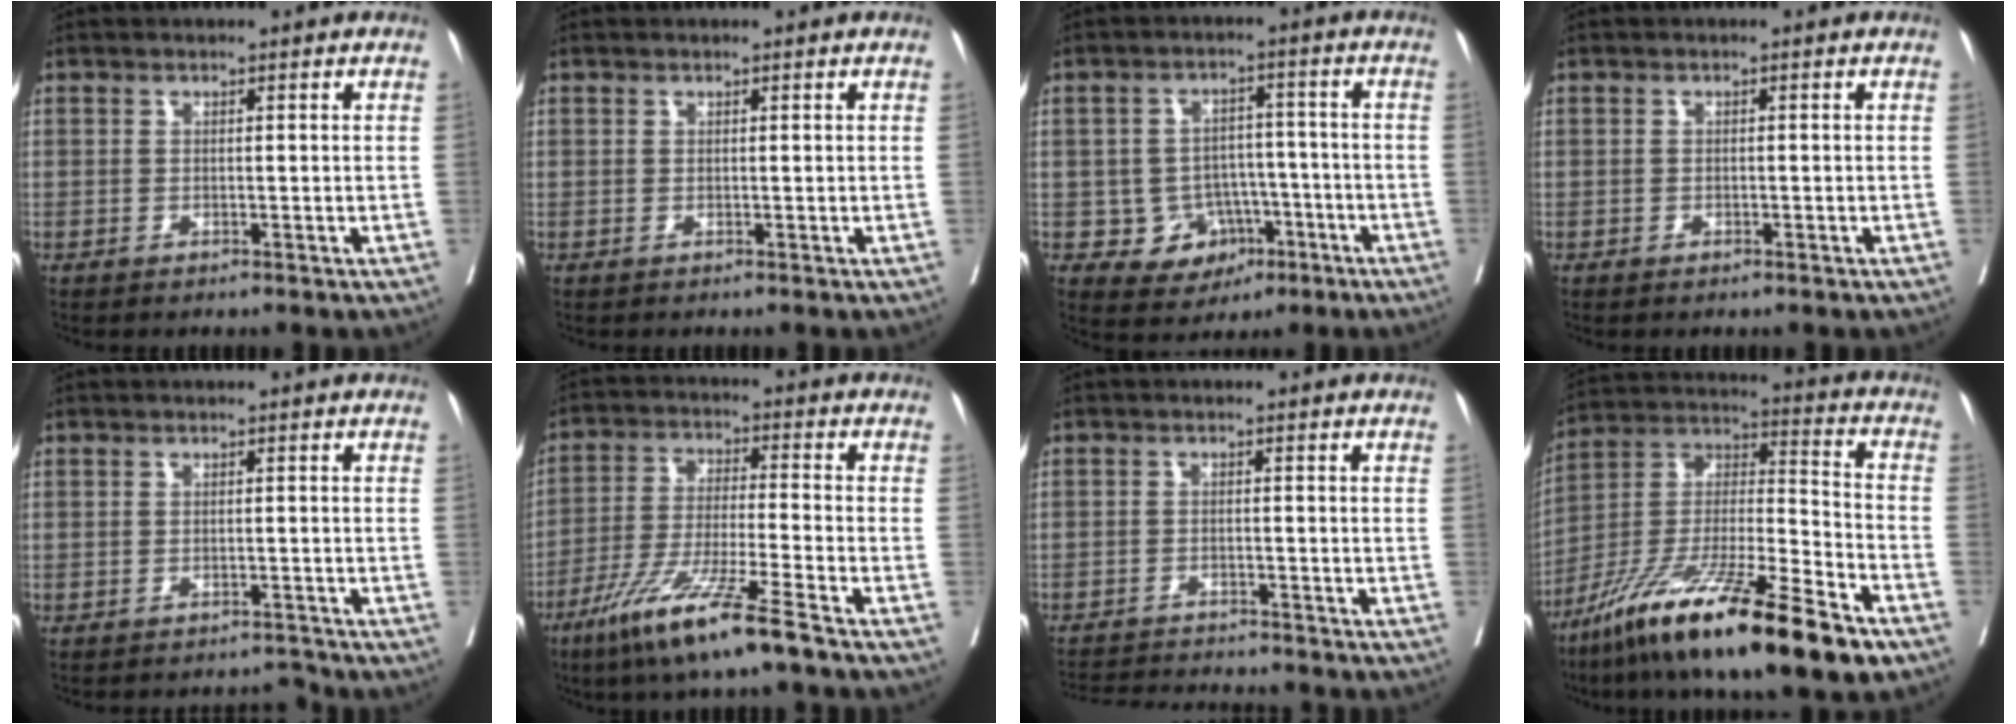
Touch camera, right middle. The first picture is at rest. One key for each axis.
{"total": 0.0}
{"total": 7.3, "fx": -2.7, "fy": 6.4, "fz": 2.4, "tx": -0.024, "ty": 0.021, "tz": -0.031}
{"total": 0.7, "fx": -0.4, "fy": 0.4, "fz": 0.4, "tx": -0.009, "ty": 0.000, "tz": -0.005}
{"total": 2.5, "fx": -2.4, "fy": 0.0, "fz": -0.7, "tx": 0.020, "ty": 0.004, "tz": -0.034}
{"total": 12.2, "fx": -8.0, "fy": -0.7, "fz": 9.2, "tx": -0.184, "ty": -0.040, "tz": -0.153}
{"total": 9.3, "fx": -9.0, "fy": 0.5, "fz": 2.4, "tx": -0.035, "ty": -0.003, "tz": -0.135}
{"total": 23.7, "fx": -15.4, "fy": 2.5, "fz": 17.8, "tx": -0.308, "ty": -0.039, "tz": -0.272}